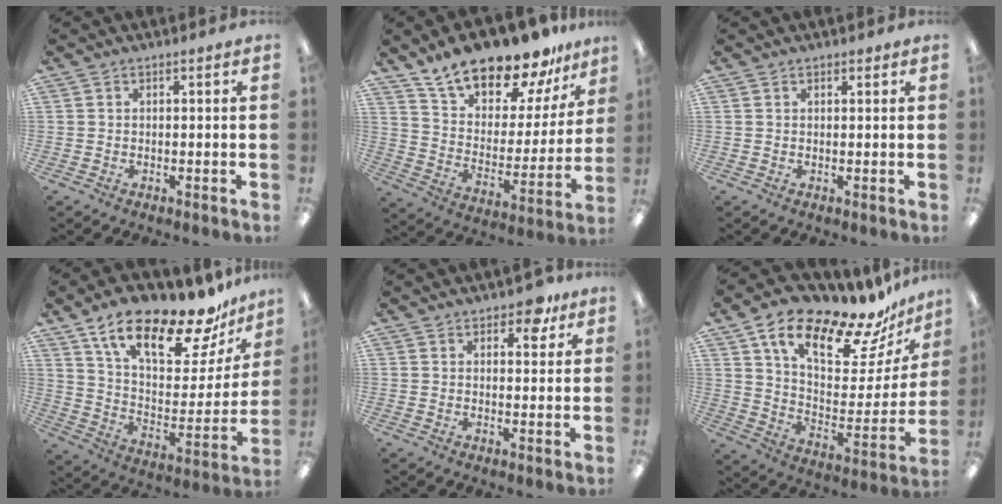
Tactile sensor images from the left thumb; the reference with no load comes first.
{"total": 18.6, "force": [16.4, 6.1, 6.1], "torque": [-0.115, -0.132, 0.289]}
{"total": 0.8, "force": [0.6, 0.4, 0.2], "torque": [-0.004, 0.000, 0.012]}
{"total": 21.9, "force": [16.7, 6.9, 12.3], "torque": [-0.206, -0.106, 0.281]}
{"total": 5.4, "force": [3.8, 2.7, 2.6], "torque": [-0.020, -0.014, 0.062]}
{"total": 19.2, "force": [15.7, 5.7, 9.5], "torque": [-0.161, -0.119, 0.262]}